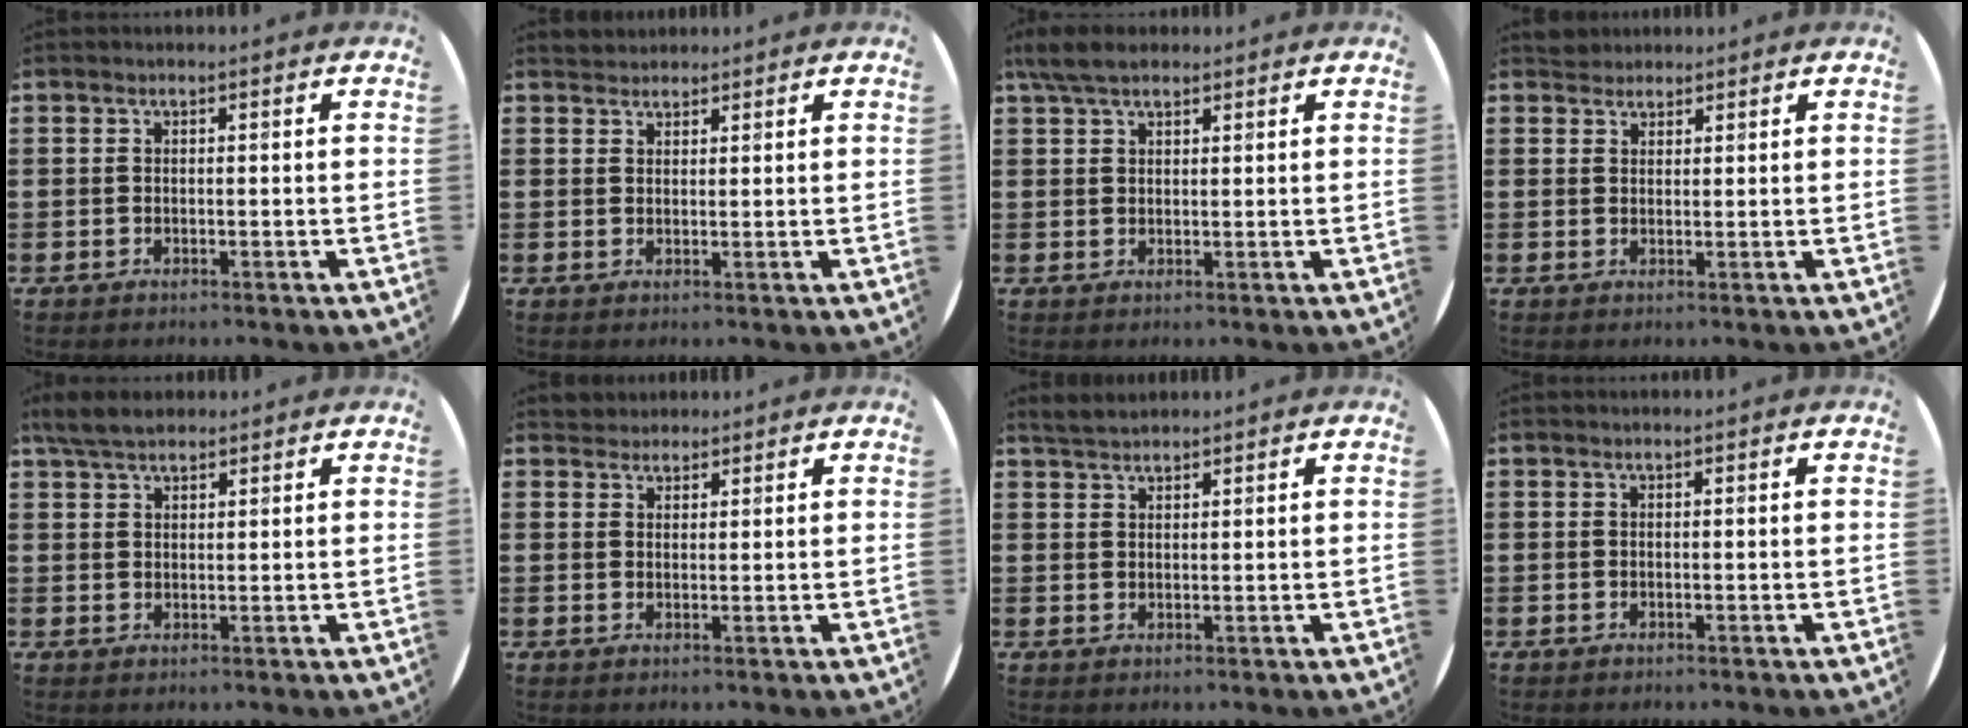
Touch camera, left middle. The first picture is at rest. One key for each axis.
{"total": 1.5, "fx": 1.4, "fy": 0.4, "fz": -0.4, "tx": 0.005, "ty": 0.003, "tz": 0.029}
{"total": 4.1, "fx": 3.3, "fy": 1.4, "fz": 2.0, "tx": -0.045, "ty": 0.004, "tz": 0.061}
{"total": 1.9, "fx": 1.8, "fy": 0.6, "fz": -0.1, "tx": 0.008, "ty": 0.002, "tz": 0.035}
{"total": 4.0, "fx": 3.4, "fy": 1.2, "fz": 1.6, "tx": -0.038, "ty": 0.003, "tz": 0.064}
{"total": 1.9, "fx": 1.8, "fy": 0.7, "fz": -0.3, "tx": 0.003, "ty": 0.005, "tz": 0.036}
{"total": 2.1, "fx": 2.1, "fy": 0.5, "fz": 0.4, "tx": -0.012, "ty": 0.005, "tz": 0.040}
{"total": 0.0}